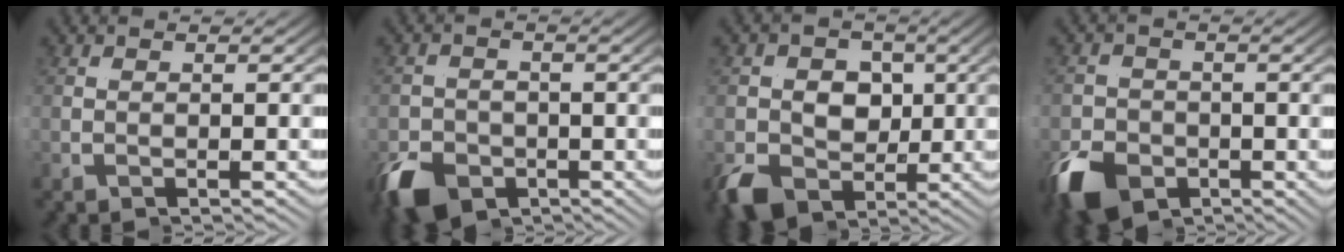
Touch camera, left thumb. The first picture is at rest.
{"total": 6.5, "force": [-1.7, 4.7, 4.1], "torque": [-0.068, -0.017, -0.027]}
{"total": 14.0, "force": [-0.3, 10.5, 9.3], "torque": [-0.138, -0.015, -0.007]}
{"total": 7.8, "force": [-1.8, 5.6, 5.1], "torque": [-0.087, -0.017, -0.027]}